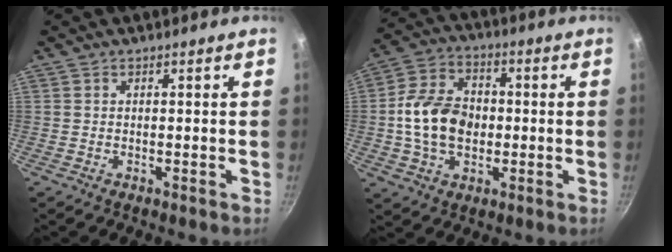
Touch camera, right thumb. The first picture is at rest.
{"total": 13.4, "force": [-0.7, 9.8, 9.1], "torque": [-0.145, 0.018, -0.022]}